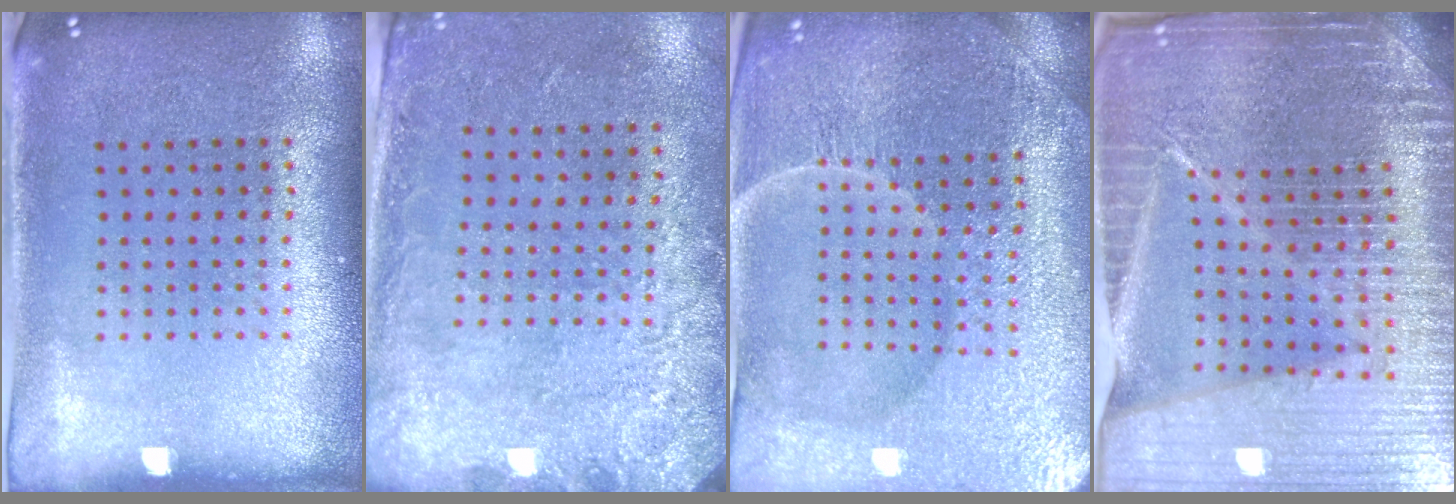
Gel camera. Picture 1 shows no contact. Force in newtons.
{"total": 2.7, "press": 1.9, "slide": 1.9}
{"total": 5.4, "press": 5.1, "slide": 1.9}
{"total": 7.0, "press": 6.0, "slide": 3.6}